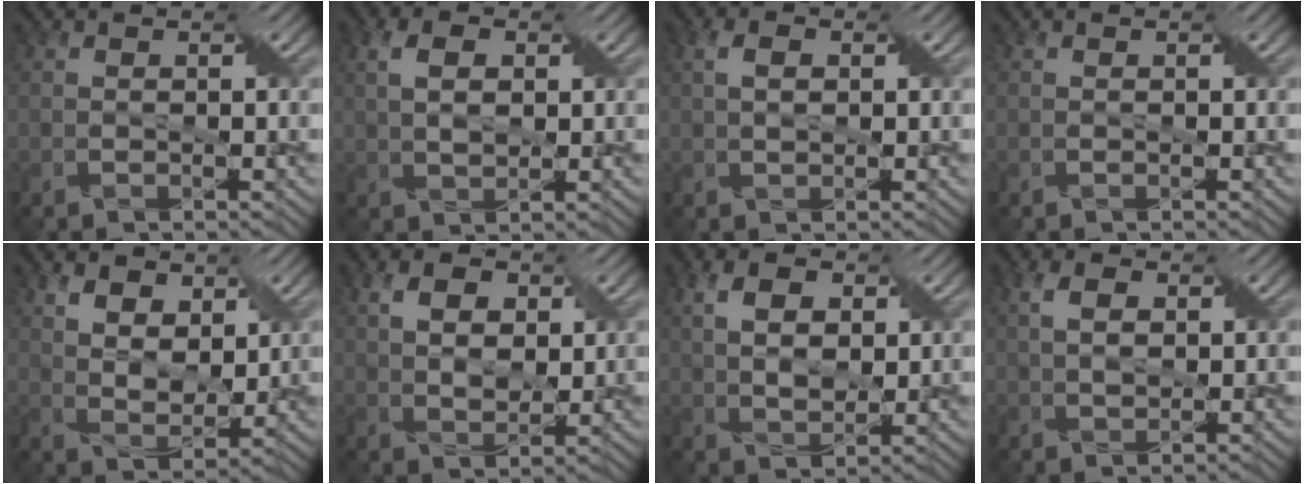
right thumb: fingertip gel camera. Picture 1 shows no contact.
{"total": 4.3, "force": [1.2, 2.5, 3.3], "torque": [-0.070, 0.002, 0.019]}
{"total": 2.7, "force": [0.7, 1.6, 2.1], "torque": [-0.043, 0.002, 0.013]}
{"total": 0.0}
{"total": 6.5, "force": [3.4, 3.9, 3.9], "torque": [-0.087, -0.008, 0.059]}
{"total": 5.7, "force": [2.0, 3.6, 3.9], "torque": [-0.076, 0.002, 0.035]}
{"total": 6.2, "force": [2.0, 3.8, 4.5], "torque": [-0.091, 0.005, 0.034]}
{"total": 3.8, "force": [1.1, 2.2, 2.9], "torque": [-0.062, 0.004, 0.020]}